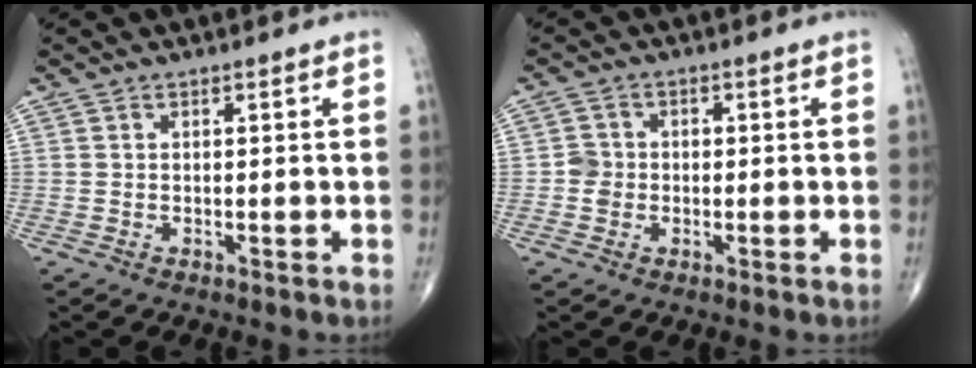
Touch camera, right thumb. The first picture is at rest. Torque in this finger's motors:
{"motor_torque": [0.35, 0.54, 0.33, -0.07, 0.02]}